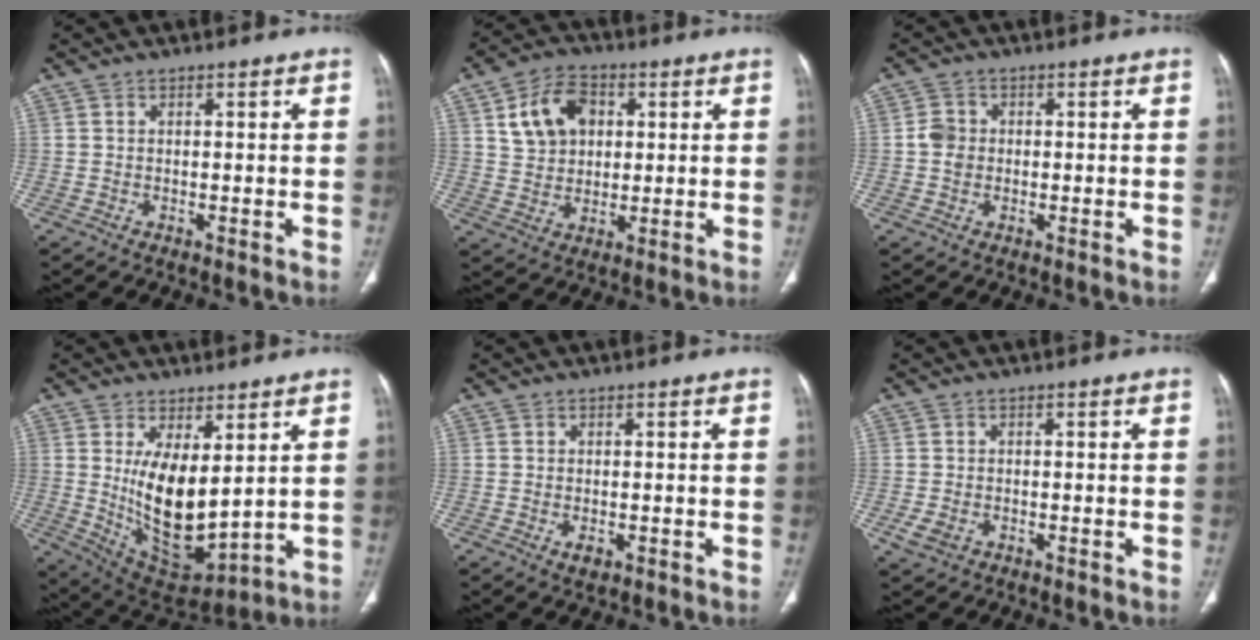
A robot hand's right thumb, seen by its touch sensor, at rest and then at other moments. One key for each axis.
{"total": 10.8, "fx": 3.3, "fy": 8.0, "fz": 6.5, "tx": -0.092, "ty": 0.002, "tz": 0.061}
{"total": 3.3, "fx": -0.1, "fy": 2.9, "fz": 1.6, "tx": -0.019, "ty": 0.006, "tz": -0.006}
{"total": 13.9, "fx": 2.5, "fy": 6.4, "fz": 12.1, "tx": -0.194, "ty": -0.040, "tz": 0.073}
{"total": 1.7, "fx": -0.6, "fy": 1.0, "fz": 1.3, "tx": -0.022, "ty": -0.002, "tz": -0.007}
{"total": 2.7, "fx": -0.9, "fy": 1.9, "fz": 1.7, "tx": -0.035, "ty": -0.001, "tz": -0.012}